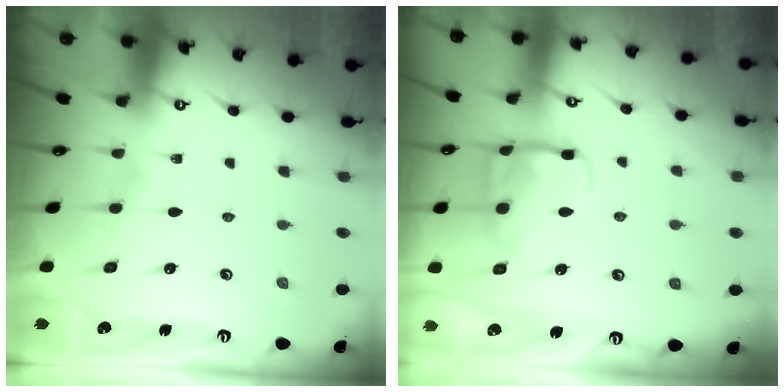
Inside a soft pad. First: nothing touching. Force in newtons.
{"total": 11.8, "press": 11.8, "slide": 1.0}